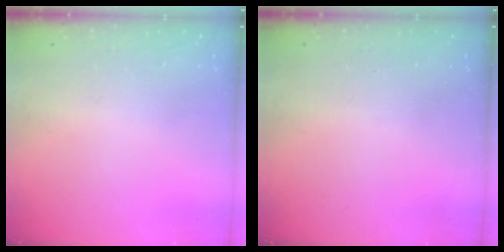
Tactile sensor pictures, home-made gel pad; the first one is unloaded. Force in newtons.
{"total": 0.0}